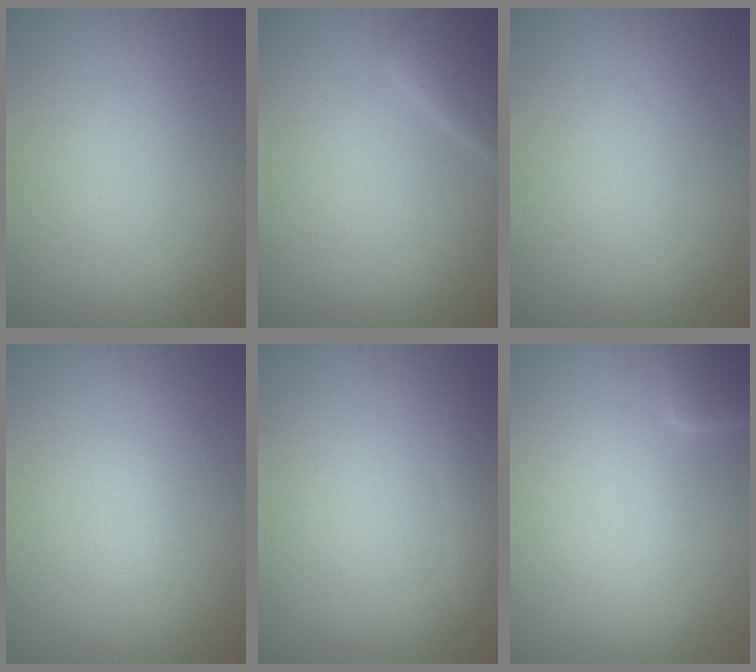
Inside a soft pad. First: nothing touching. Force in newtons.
{"total": 3.2, "press": 3.2, "slide": 0.3}
{"total": 0.0}
{"total": 0.7, "press": 0.7, "slide": 0.1}
{"total": 1.0, "press": 1.0, "slide": 0.1}
{"total": 3.3, "press": 3.3, "slide": 0.4}